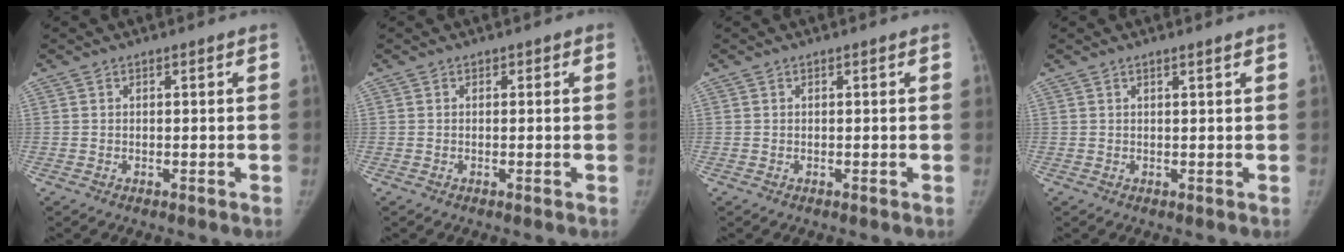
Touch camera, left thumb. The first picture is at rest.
{"total": 0.6, "force": [0.2, 0.5, 0.2], "torque": [0.007, 0.000, 0.000]}
{"total": 0.0}
{"total": 1.2, "force": [0.8, -0.1, 0.9], "torque": [-0.015, -0.002, 0.015]}